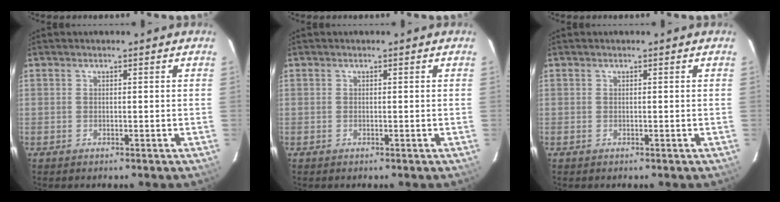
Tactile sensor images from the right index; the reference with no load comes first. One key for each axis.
{"total": 0.0}
{"total": 0.0}